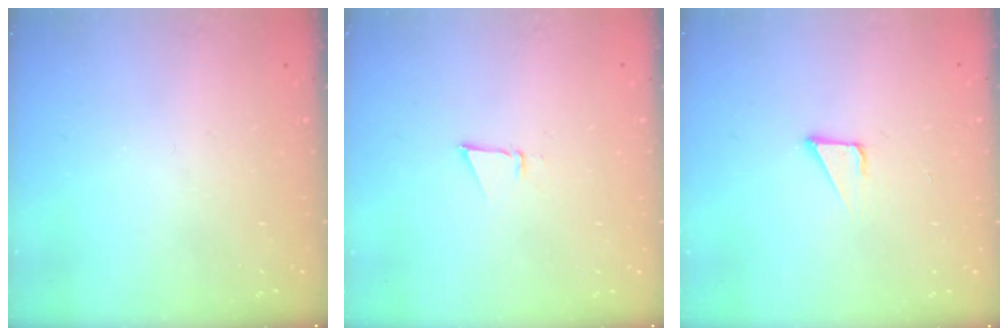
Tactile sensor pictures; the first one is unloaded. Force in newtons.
{"total": 2.7, "press": 2.6, "slide": 0.8}
{"total": 2.4, "press": 2.4, "slide": 0.1}